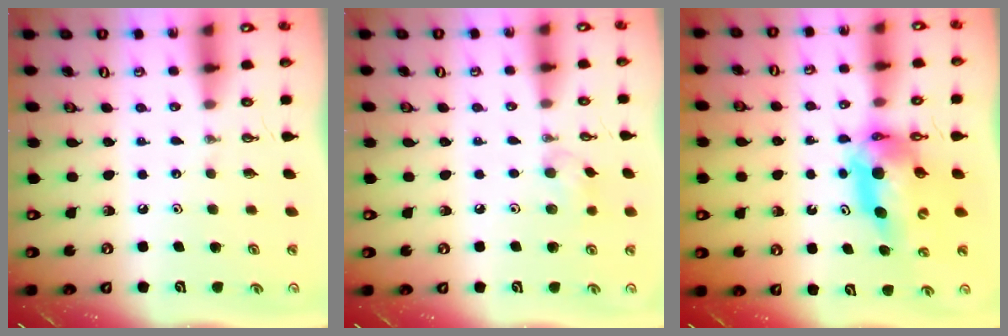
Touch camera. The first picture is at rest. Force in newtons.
{"total": 7.4, "press": 7.4, "slide": 0.8}
{"total": 11.3, "press": 11.3, "slide": 1.2}